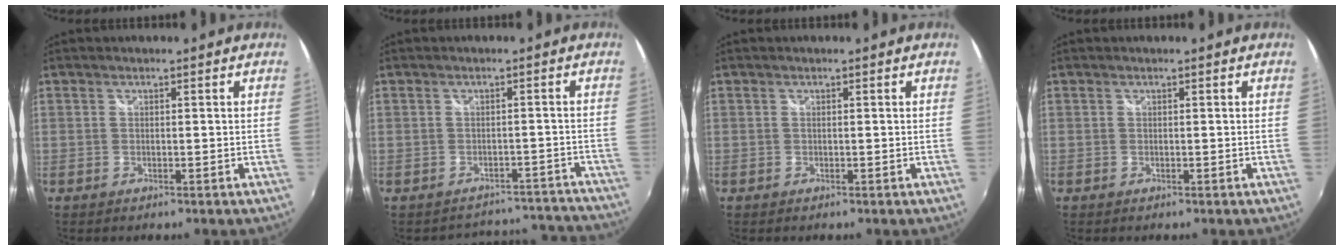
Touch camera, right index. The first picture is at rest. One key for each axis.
{"total": 11.6, "fx": -10.7, "fy": 4.4, "fz": 0.4, "tx": 0.000, "ty": 0.053, "tz": -0.121}
{"total": 0.0}
{"total": 0.0}